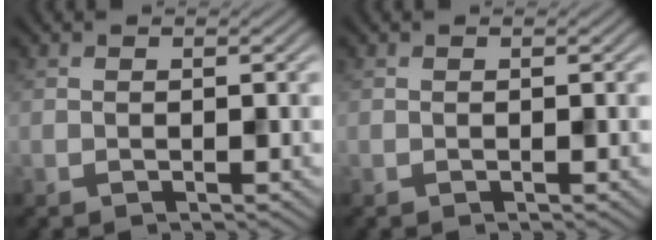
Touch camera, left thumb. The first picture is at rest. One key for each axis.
{"total": 0.0}